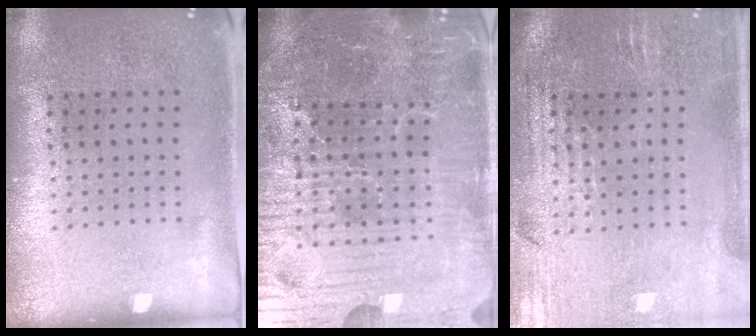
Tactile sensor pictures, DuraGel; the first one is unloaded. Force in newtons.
{"total": 5.8, "press": 5.6, "slide": 1.8}
{"total": 1.3, "press": 1.3, "slide": 0.3}